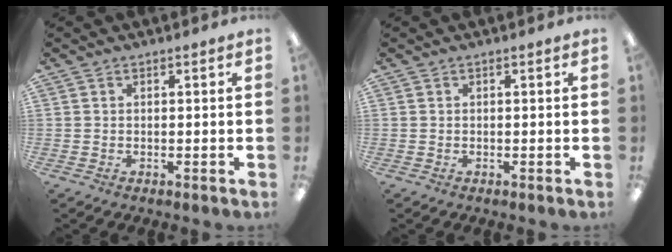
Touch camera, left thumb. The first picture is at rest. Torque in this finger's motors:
{"motor_torque": [0.03, 0.03, 0.49, -0.21, 0.00]}